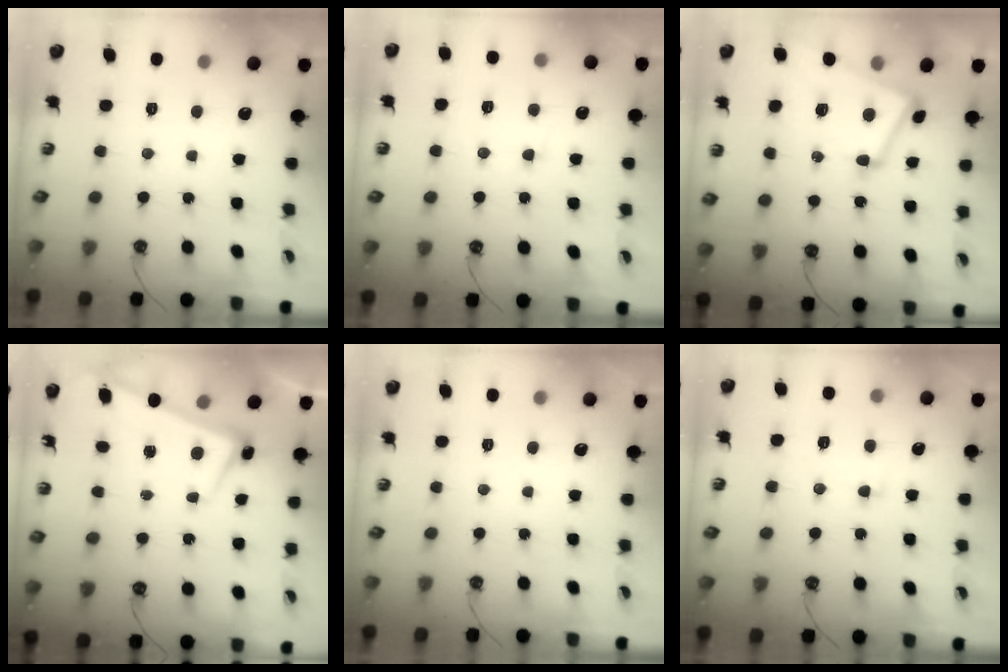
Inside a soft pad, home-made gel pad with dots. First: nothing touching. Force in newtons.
{"total": 0.9, "press": 0.3, "slide": 0.8}
{"total": 5.1, "press": 5.0, "slide": 1.2}
{"total": 2.6, "press": 2.5, "slide": 0.6}
{"total": 0.0}
{"total": 0.7, "press": 0.0, "slide": 0.7}